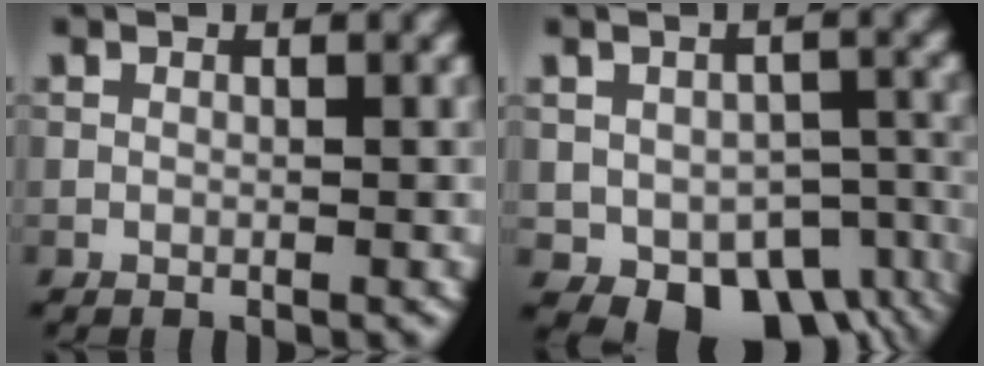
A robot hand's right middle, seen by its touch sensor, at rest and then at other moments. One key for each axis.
{"total": 8.4, "fx": -4.0, "fy": 5.4, "fz": 5.0, "tx": -0.068, "ty": -0.030, "tz": -0.042}